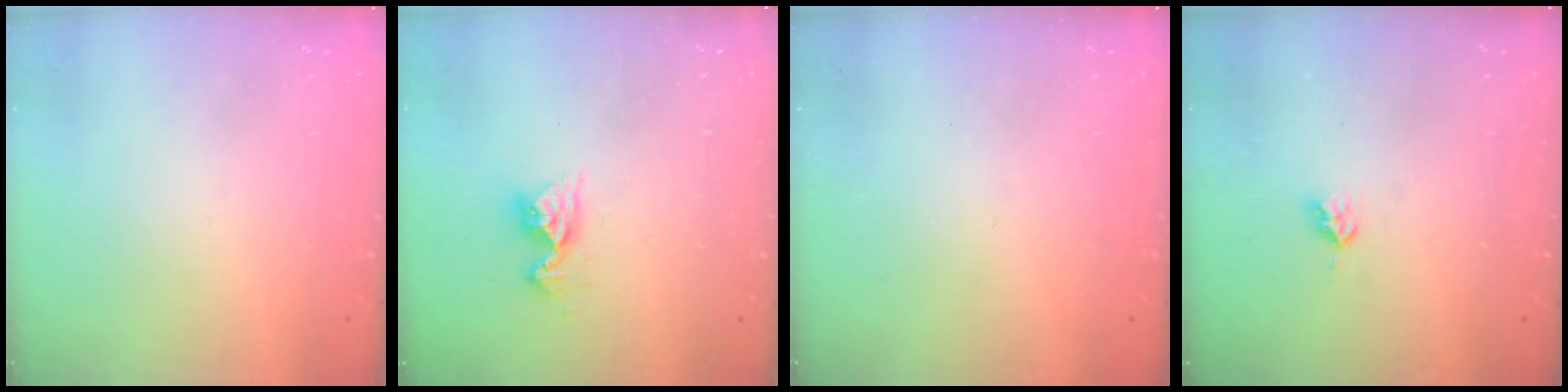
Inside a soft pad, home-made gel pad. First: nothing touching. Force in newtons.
{"total": 9.6, "press": 9.6, "slide": 1.0}
{"total": 0.0}
{"total": 2.8, "press": 2.8, "slide": 0.2}